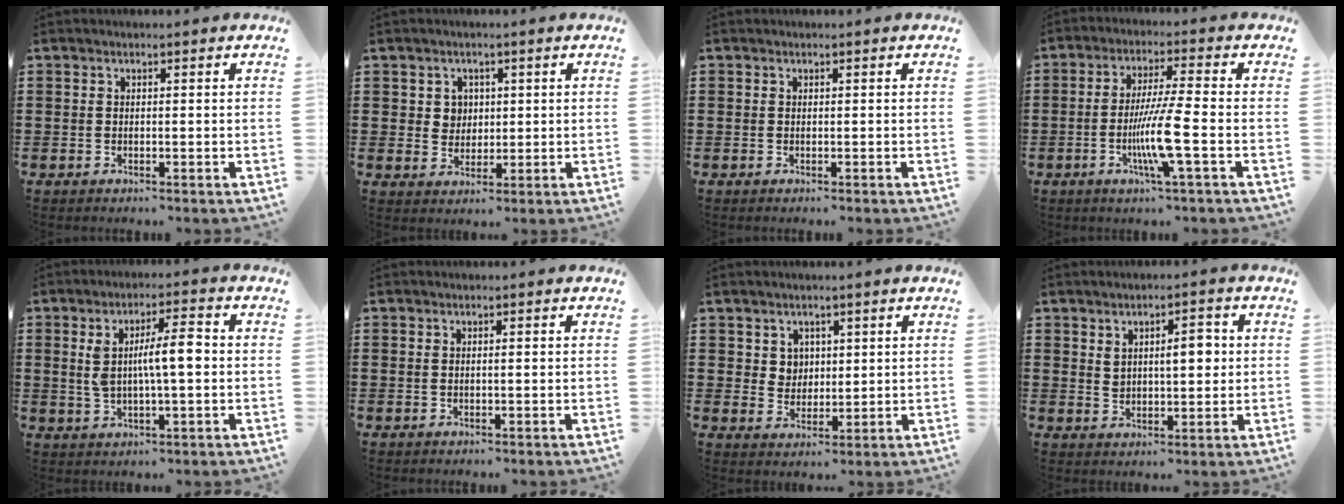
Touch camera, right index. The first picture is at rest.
{"total": 2.9, "force": [1.0, 2.6, 0.9], "torque": [-0.029, 0.008, 0.018]}
{"total": 0.0}
{"total": 8.6, "force": [-2.7, -0.1, 8.2], "torque": [-0.163, -0.021, -0.055]}
{"total": 7.7, "force": [0.7, 2.1, 7.4], "torque": [-0.128, 0.004, 0.008]}
{"total": 0.8, "force": [0.1, 0.1, 0.8], "torque": [-0.016, 0.000, 0.001]}
{"total": 3.5, "force": [2.0, 2.7, 0.8], "torque": [-0.029, 0.009, 0.038]}
{"total": 4.8, "force": [1.3, 2.3, 4.1], "torque": [-0.068, 0.002, 0.016]}